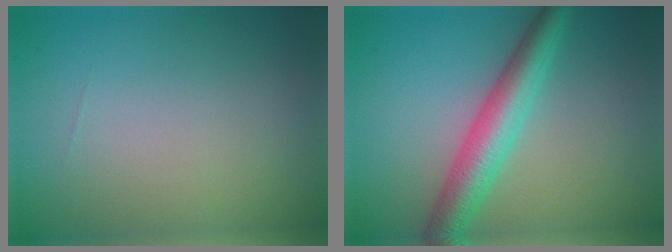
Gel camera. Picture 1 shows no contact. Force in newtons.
{"total": 5.1, "press": 5.1, "slide": 0.1}